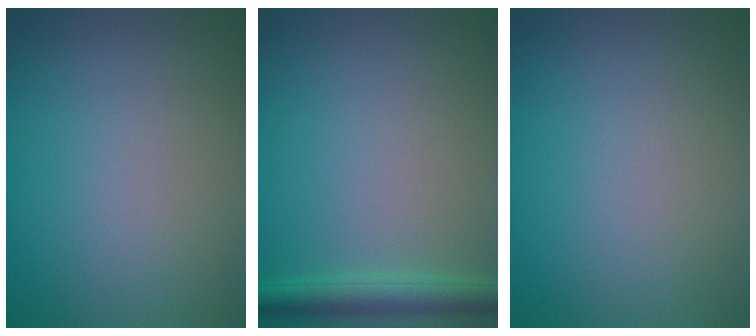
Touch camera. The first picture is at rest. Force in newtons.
{"total": 3.1, "press": 3.1, "slide": 0.1}
{"total": 0.0}